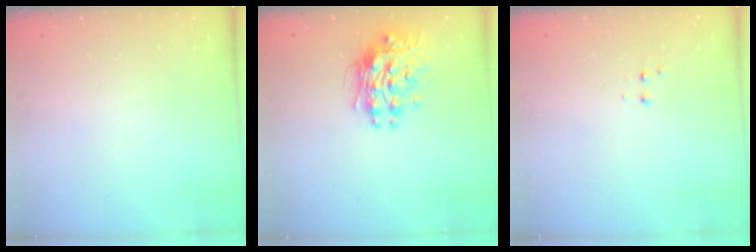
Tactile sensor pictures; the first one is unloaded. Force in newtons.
{"total": 10.1, "press": 10.1, "slide": 0.8}
{"total": 3.3, "press": 3.2, "slide": 0.4}